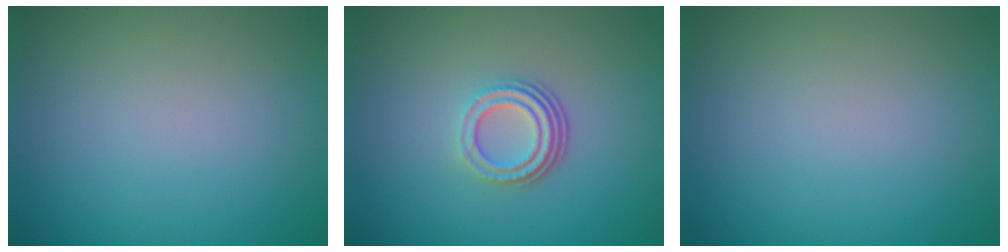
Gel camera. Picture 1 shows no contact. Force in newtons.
{"total": 3.0, "press": 2.1, "slide": 2.1}
{"total": 0.0}